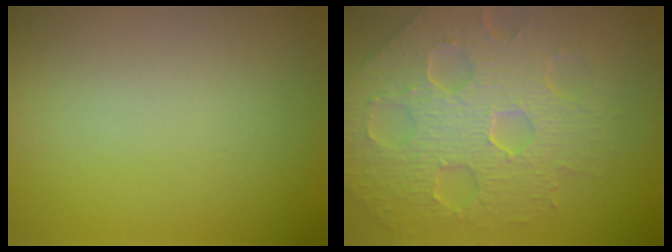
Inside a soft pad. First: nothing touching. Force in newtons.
{"total": 9.0, "press": 6.5, "slide": 6.3}